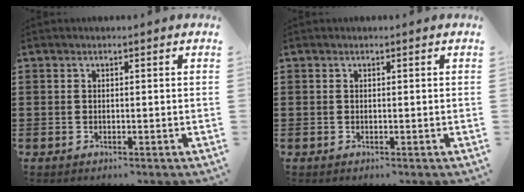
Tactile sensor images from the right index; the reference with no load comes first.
{"total": 0.0}